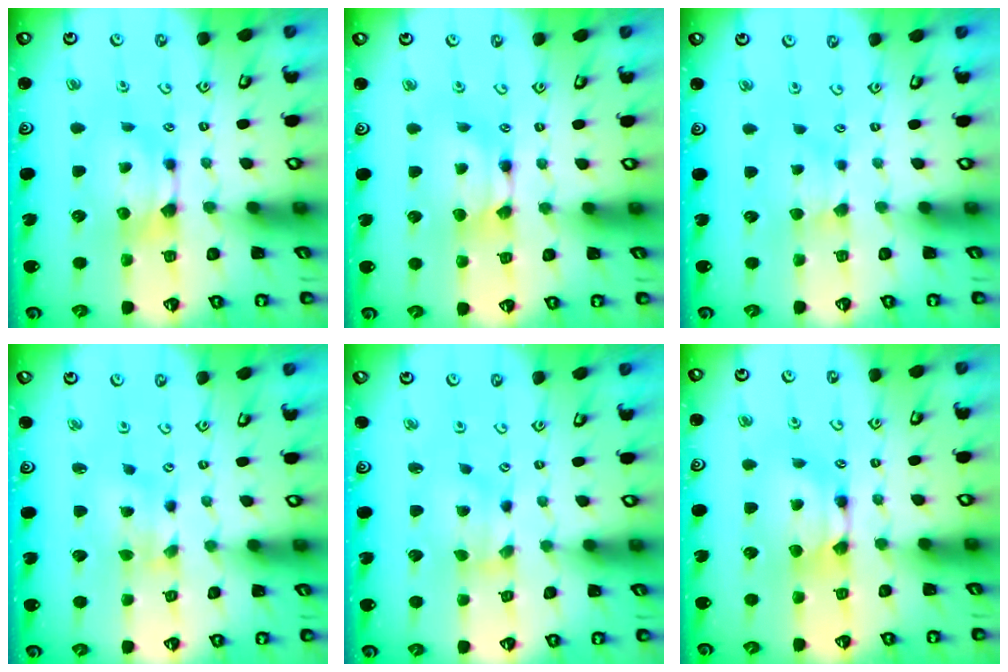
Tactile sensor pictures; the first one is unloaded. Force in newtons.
{"total": 1.5, "press": 1.5, "slide": 0.2}
{"total": 2.5, "press": 2.5, "slide": 0.5}
{"total": 1.5, "press": 1.0, "slide": 1.1}
{"total": 1.3, "press": 0.3, "slide": 1.2}
{"total": 1.6, "press": 1.6, "slide": 0.1}